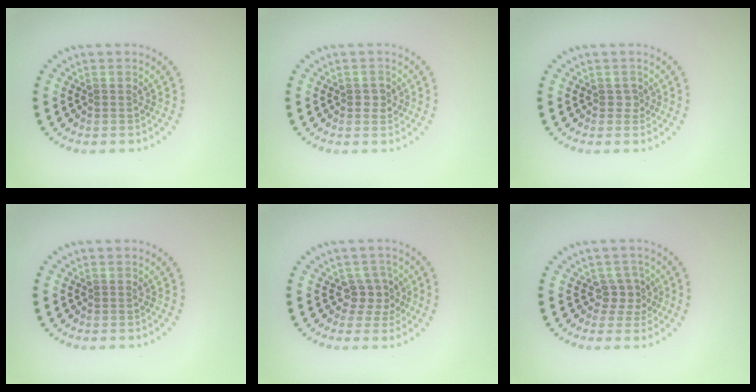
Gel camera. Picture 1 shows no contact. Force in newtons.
{"total": 1.2, "press": 1.2, "slide": 0.2}
{"total": 0.9, "press": 0.7, "slide": 0.6}
{"total": 0.0}
{"total": 2.0, "press": 1.5, "slide": 1.4}
{"total": 2.0, "press": 1.6, "slide": 1.3}